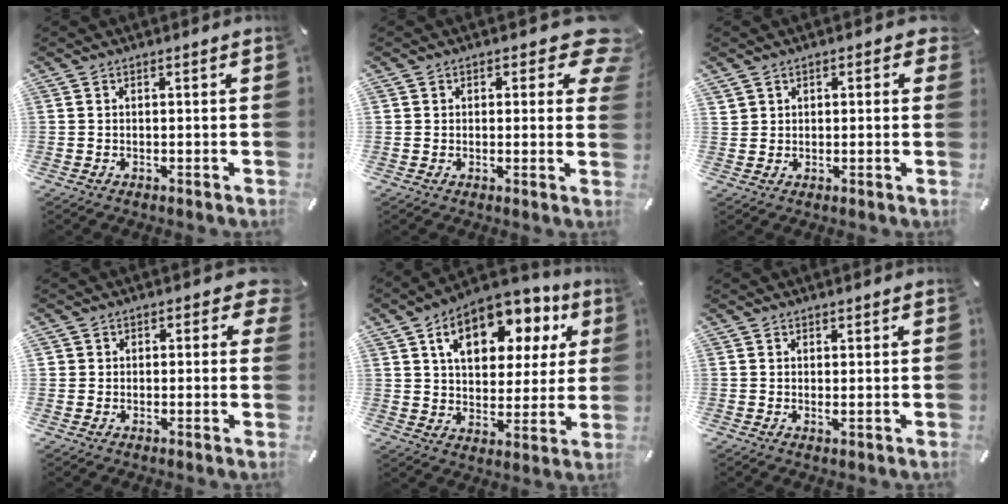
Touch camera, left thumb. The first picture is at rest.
{"total": 7.0, "force": [3.6, 3.8, 4.6], "torque": [-0.046, -0.015, 0.059]}
{"total": 3.0, "force": [1.3, 2.7, 0.4], "torque": [0.003, -0.002, 0.022]}
{"total": 4.0, "force": [1.4, 3.1, 2.0], "torque": [-0.010, -0.006, 0.020]}
{"total": 15.9, "force": [8.3, 9.8, 9.3], "torque": [-0.145, -0.036, 0.144]}
{"total": 1.1, "force": [0.6, 0.6, 0.7], "torque": [-0.008, -0.002, 0.009]}